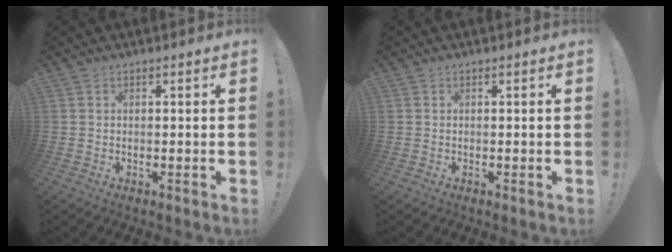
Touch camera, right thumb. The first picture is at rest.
{"total": 0.0}